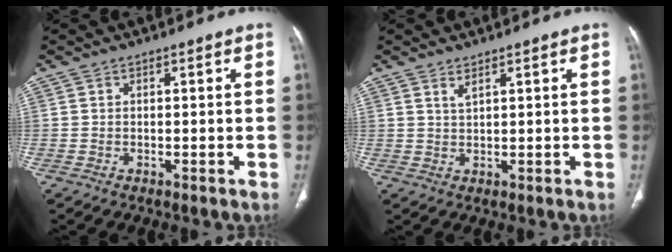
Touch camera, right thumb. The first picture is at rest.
{"total": 1.6, "force": [1.2, 0.4, 1.0], "torque": [-0.020, -0.008, 0.028]}